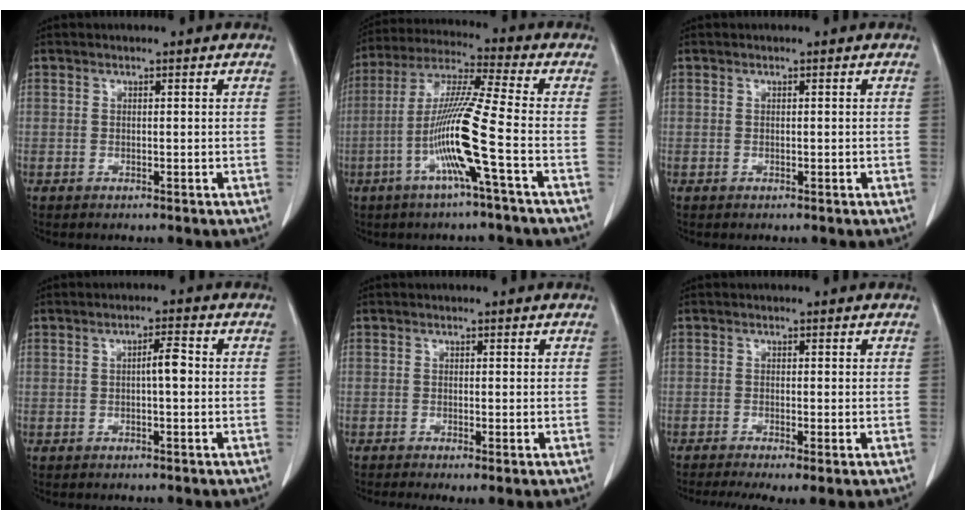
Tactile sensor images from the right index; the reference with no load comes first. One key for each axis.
{"total": 12.6, "fx": -4.0, "fy": -1.4, "fz": 11.8, "tx": -0.237, "ty": -0.003, "tz": -0.085}
{"total": 0.0}
{"total": 2.9, "fx": 0.0, "fy": 0.4, "fz": 2.8, "tx": -0.047, "ty": 0.004, "tz": -0.001}
{"total": 2.0, "fx": -0.8, "fy": 0.5, "fz": 1.7, "tx": -0.028, "ty": -0.006, "tz": -0.011}
{"total": 5.4, "fx": -3.3, "fy": 1.2, "fz": 4.1, "tx": -0.067, "ty": -0.015, "tz": -0.058}